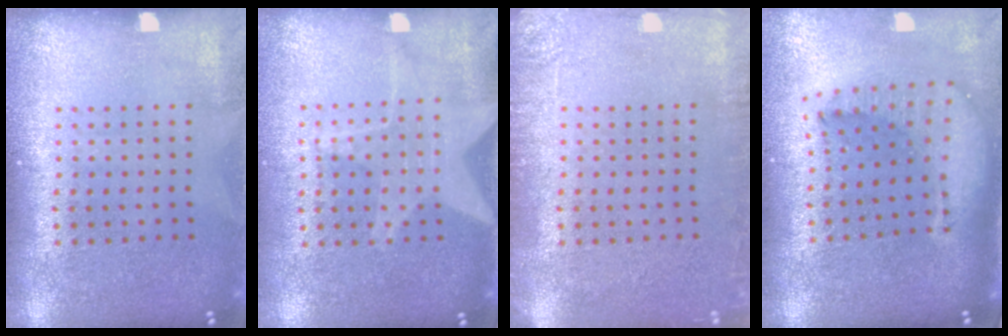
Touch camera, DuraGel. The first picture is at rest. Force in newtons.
{"total": 1.8, "press": 1.5, "slide": 1.0}
{"total": 2.1, "press": 2.1, "slide": 0.3}
{"total": 2.1, "press": 1.6, "slide": 1.3}